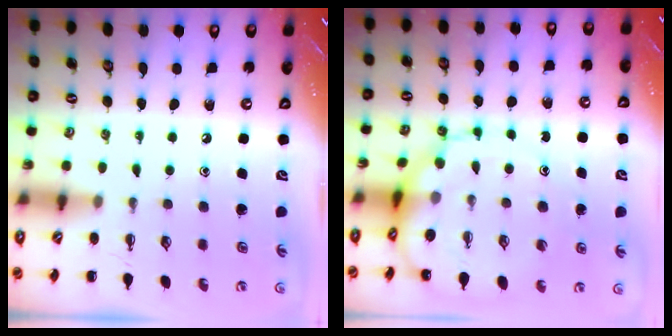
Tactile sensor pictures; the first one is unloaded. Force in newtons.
{"total": 11.9, "press": 11.6, "slide": 2.5}